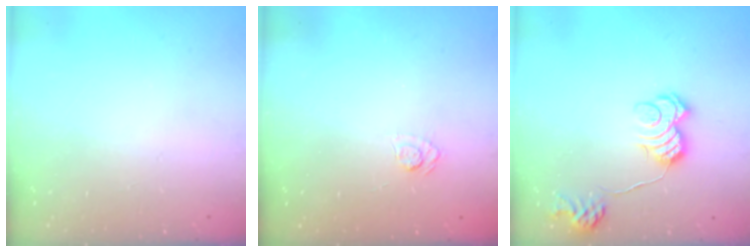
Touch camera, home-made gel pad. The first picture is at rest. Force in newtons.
{"total": 3.8, "press": 3.6, "slide": 1.4}
{"total": 12.5, "press": 12.5, "slide": 0.4}